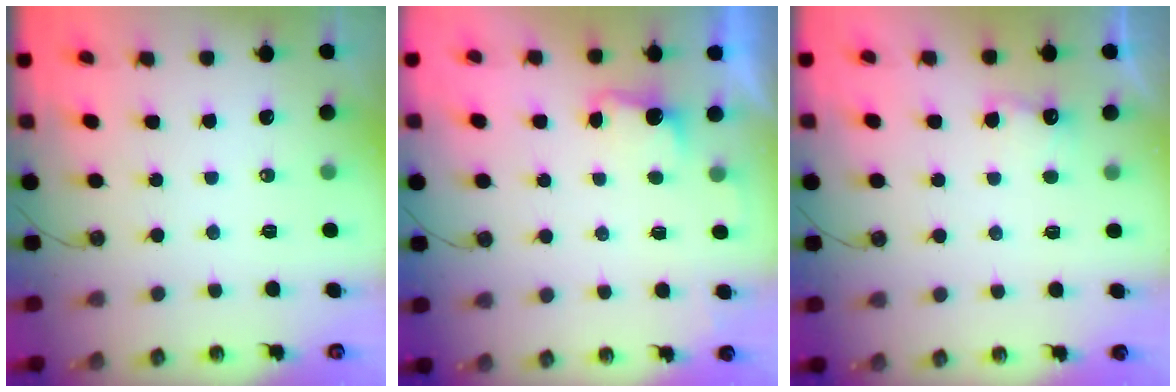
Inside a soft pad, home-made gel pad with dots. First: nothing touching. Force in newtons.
{"total": 2.5, "press": 2.3, "slide": 0.9}
{"total": 3.7, "press": 3.5, "slide": 1.0}